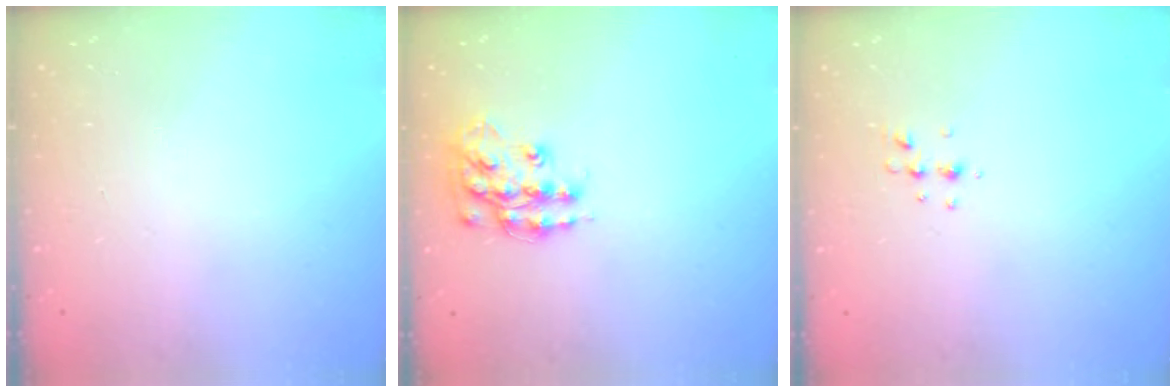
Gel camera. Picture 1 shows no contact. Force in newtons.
{"total": 13.7, "press": 13.7, "slide": 0.9}
{"total": 3.8, "press": 3.6, "slide": 1.3}